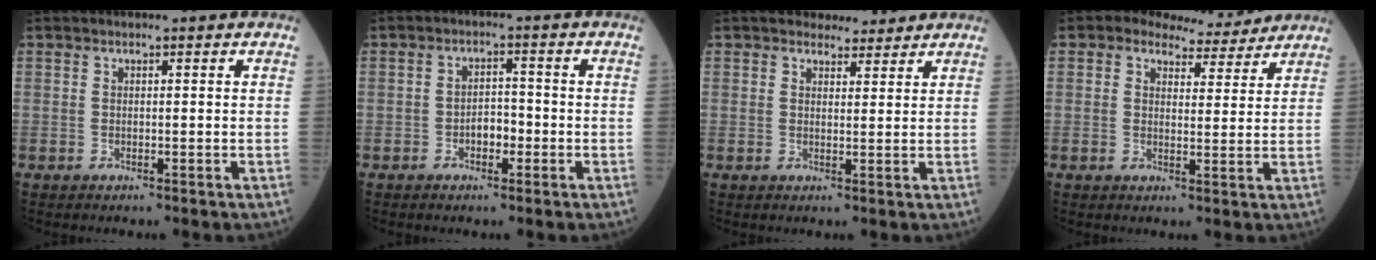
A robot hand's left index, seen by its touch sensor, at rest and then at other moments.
{"total": 3.0, "force": [-1.3, 1.7, 2.2], "torque": [-0.033, 0.008, -0.025]}
{"total": 3.5, "force": [3.1, 1.5, 0.4], "torque": [-0.002, 0.003, 0.042]}
{"total": 6.4, "force": [5.7, 2.7, 1.2], "torque": [-0.018, 0.010, 0.071]}